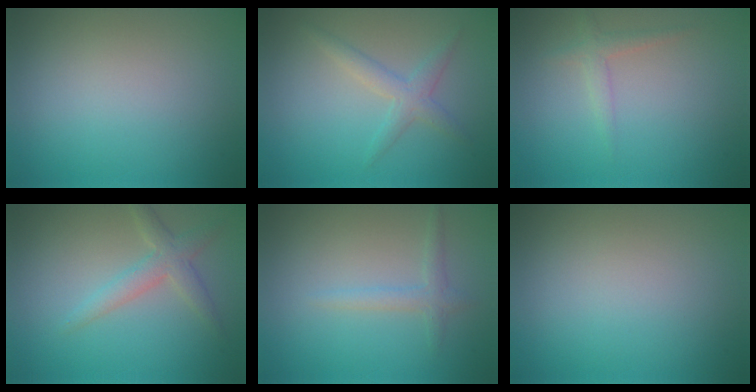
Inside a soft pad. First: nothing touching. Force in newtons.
{"total": 2.1, "press": 2.1, "slide": 0.1}
{"total": 1.4, "press": 1.4, "slide": 0.0}
{"total": 2.5, "press": 2.5, "slide": 0.1}
{"total": 1.5, "press": 1.4, "slide": 0.1}
{"total": 0.0}